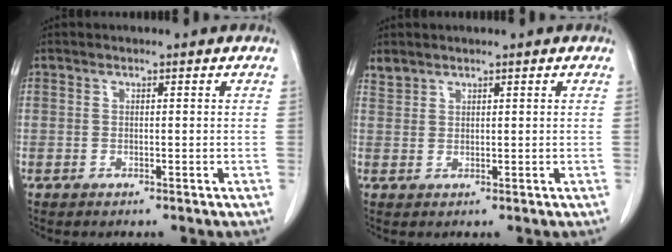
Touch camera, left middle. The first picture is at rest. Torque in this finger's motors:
{"motor_torque": [0.00, 0.02, -0.01, 0.01]}